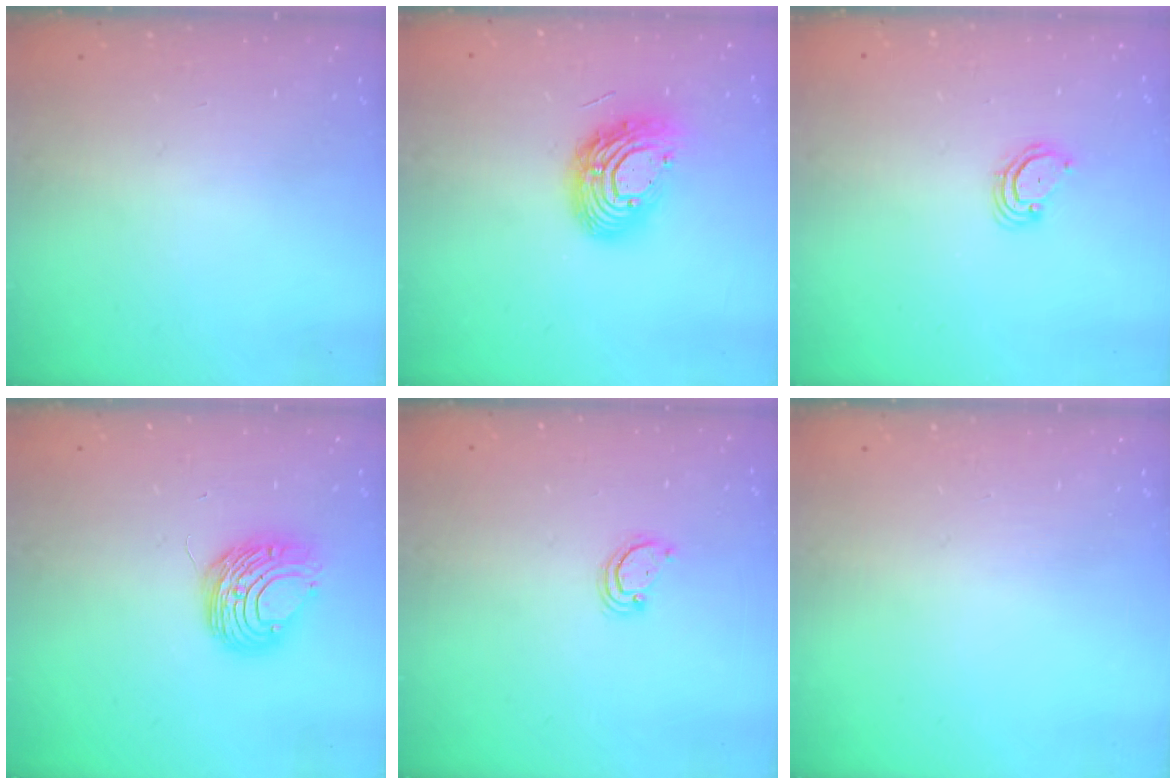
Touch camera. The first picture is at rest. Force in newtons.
{"total": 15.0, "press": 15.0, "slide": 1.2}
{"total": 3.9, "press": 3.9, "slide": 0.2}
{"total": 8.8, "press": 8.7, "slide": 0.5}
{"total": 3.2, "press": 3.2, "slide": 0.3}
{"total": 0.0}